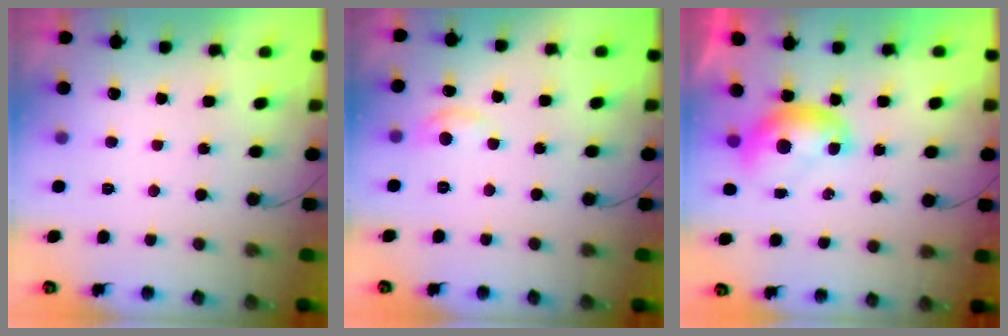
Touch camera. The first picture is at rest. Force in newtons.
{"total": 4.4, "press": 4.4, "slide": 0.7}
{"total": 7.0, "press": 7.0, "slide": 0.3}